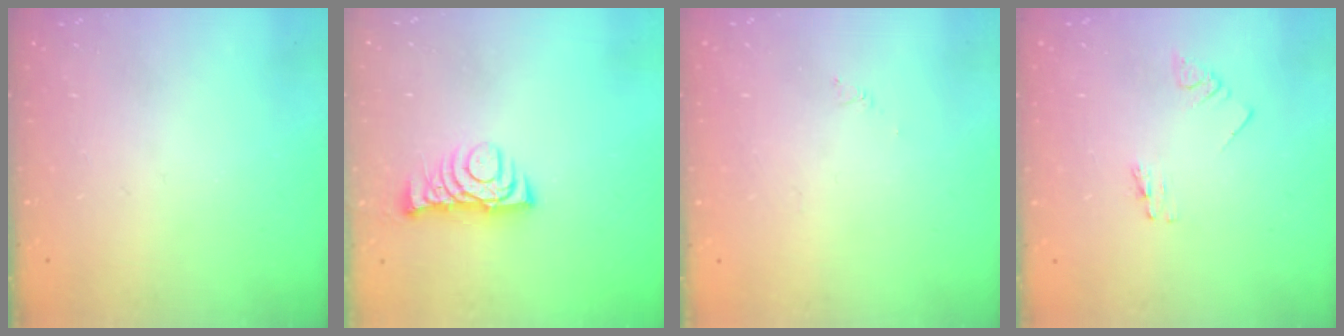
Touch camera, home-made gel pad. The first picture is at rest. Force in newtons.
{"total": 8.0, "press": 7.9, "slide": 0.8}
{"total": 1.6, "press": 1.5, "slide": 0.3}
{"total": 0.8, "press": 0.8, "slide": 0.0}